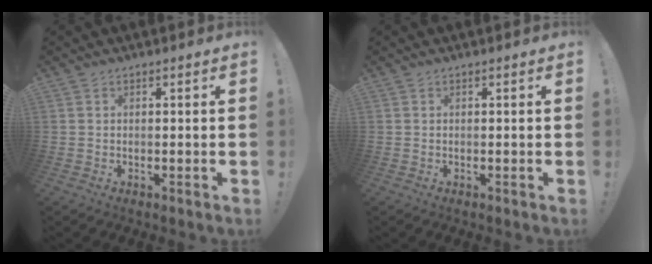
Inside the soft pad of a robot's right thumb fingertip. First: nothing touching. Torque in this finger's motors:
{"motor_torque": [0.00, 0.00, 0.00, 0.02, 0.01]}